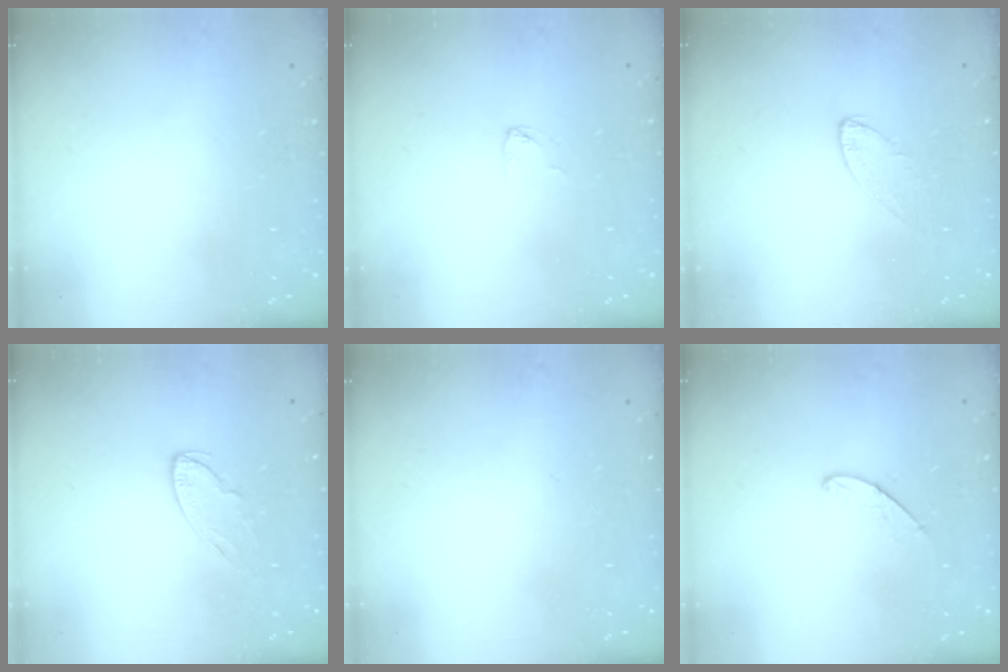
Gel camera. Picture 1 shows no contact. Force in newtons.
{"total": 2.8, "press": 2.7, "slide": 0.2}
{"total": 5.3, "press": 5.2, "slide": 0.4}
{"total": 6.9, "press": 6.9, "slide": 0.5}
{"total": 0.0}
{"total": 5.5, "press": 5.5, "slide": 0.5}